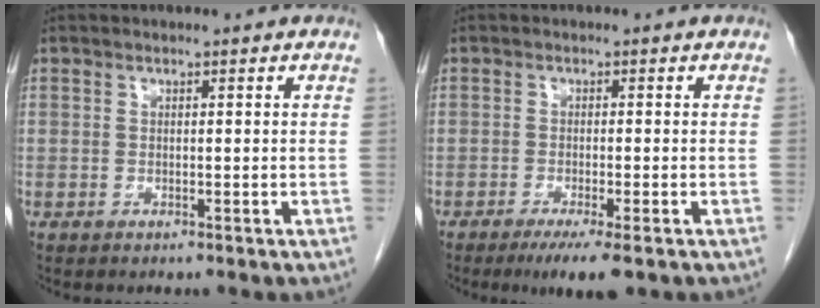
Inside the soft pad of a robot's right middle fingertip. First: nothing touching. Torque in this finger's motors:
{"motor_torque": [0.84, -0.50, 0.19, 0.06]}